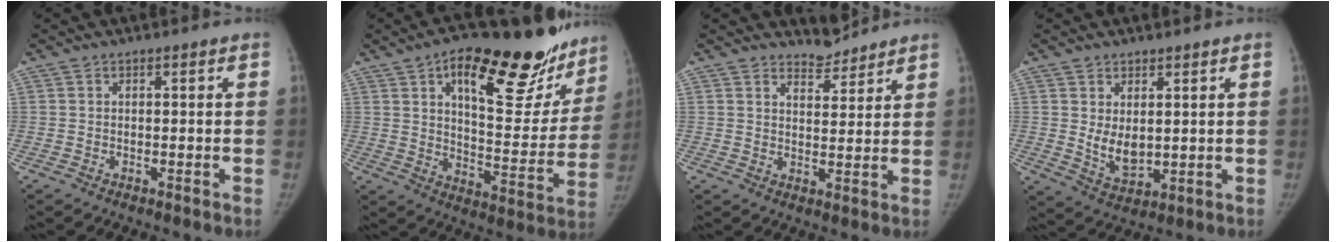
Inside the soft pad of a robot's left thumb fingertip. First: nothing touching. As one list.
[{"total": 26.5, "force": [16.2, 10.7, 17.9], "torque": [-0.195, -0.055, 0.233]}, {"total": 4.1, "force": [3.9, 0.9, -0.5], "torque": [0.024, -0.038, 0.065]}, {"total": 5.6, "force": [1.4, 3.5, 4.2], "torque": [-0.056, -0.025, 0.038]}]